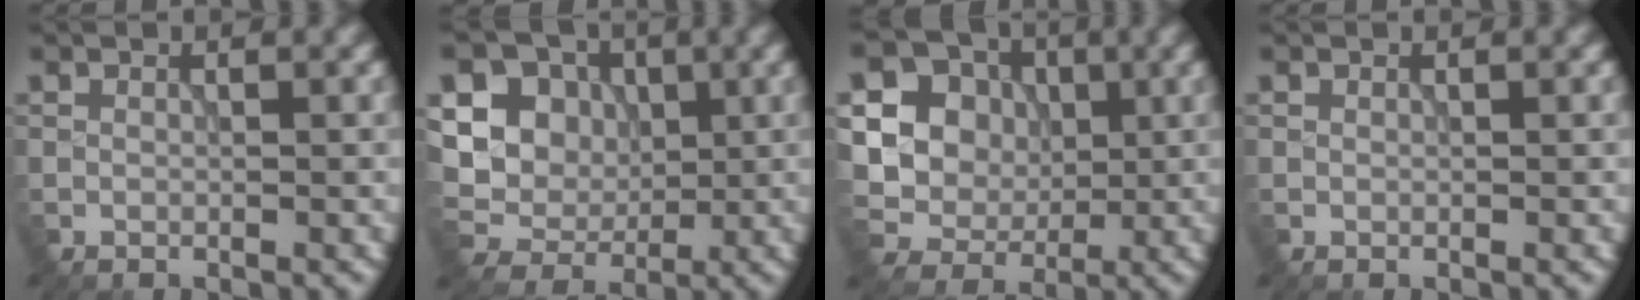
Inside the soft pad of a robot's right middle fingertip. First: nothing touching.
{"total": 10.4, "force": [2.7, 9.1, 4.4], "torque": [-0.112, 0.024, 0.040]}
{"total": 10.9, "force": [1.9, 9.9, 4.0], "torque": [-0.119, 0.017, 0.026]}
{"total": 0.0}